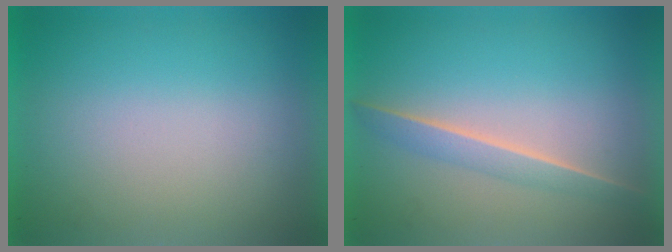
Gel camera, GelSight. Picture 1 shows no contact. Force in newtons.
{"total": 1.7}